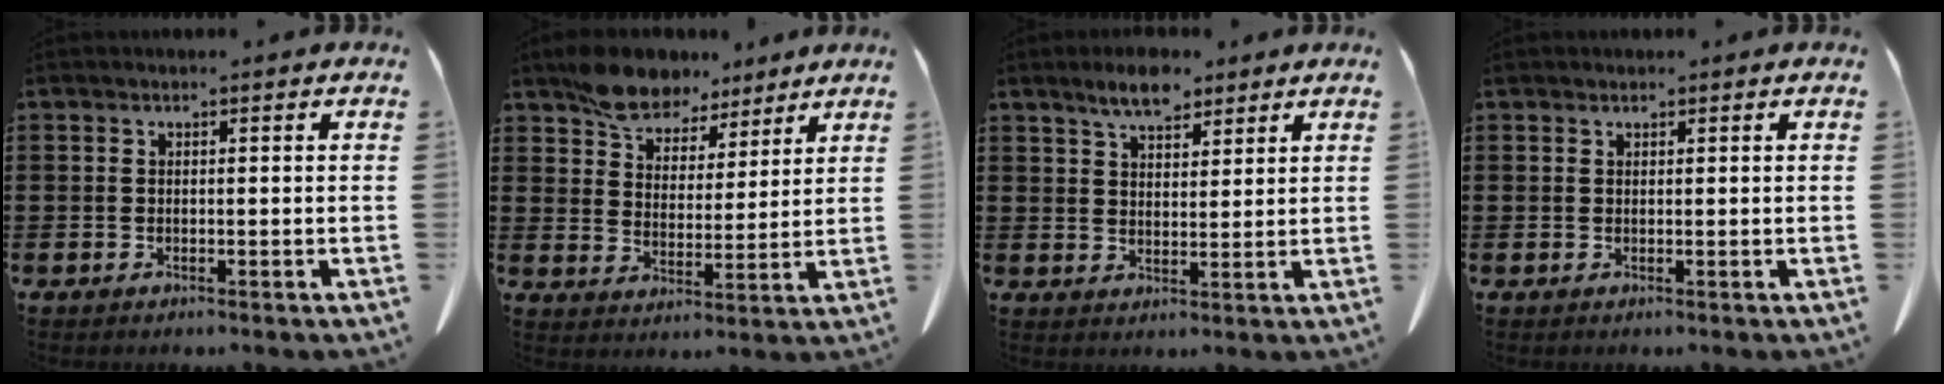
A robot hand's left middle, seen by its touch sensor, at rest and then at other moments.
{"total": 7.7, "force": [6.8, 3.4, 1.6], "torque": [-0.054, -0.018, 0.129]}
{"total": 5.7, "force": [4.6, 2.1, 2.7], "torque": [-0.056, -0.006, 0.084]}
{"total": 0.5, "force": [0.5, 0.2, 0.1], "torque": [-0.003, -0.001, 0.011]}